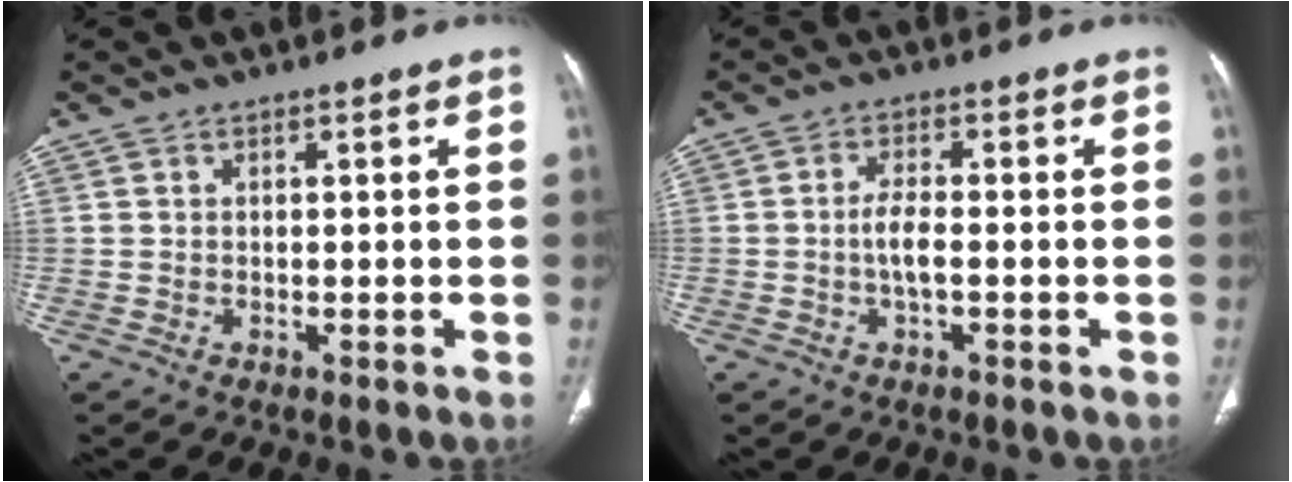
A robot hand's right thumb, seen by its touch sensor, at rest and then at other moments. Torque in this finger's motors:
{"motor_torque": [3.58, 1.42, 1.07, -1.20, 0.27]}